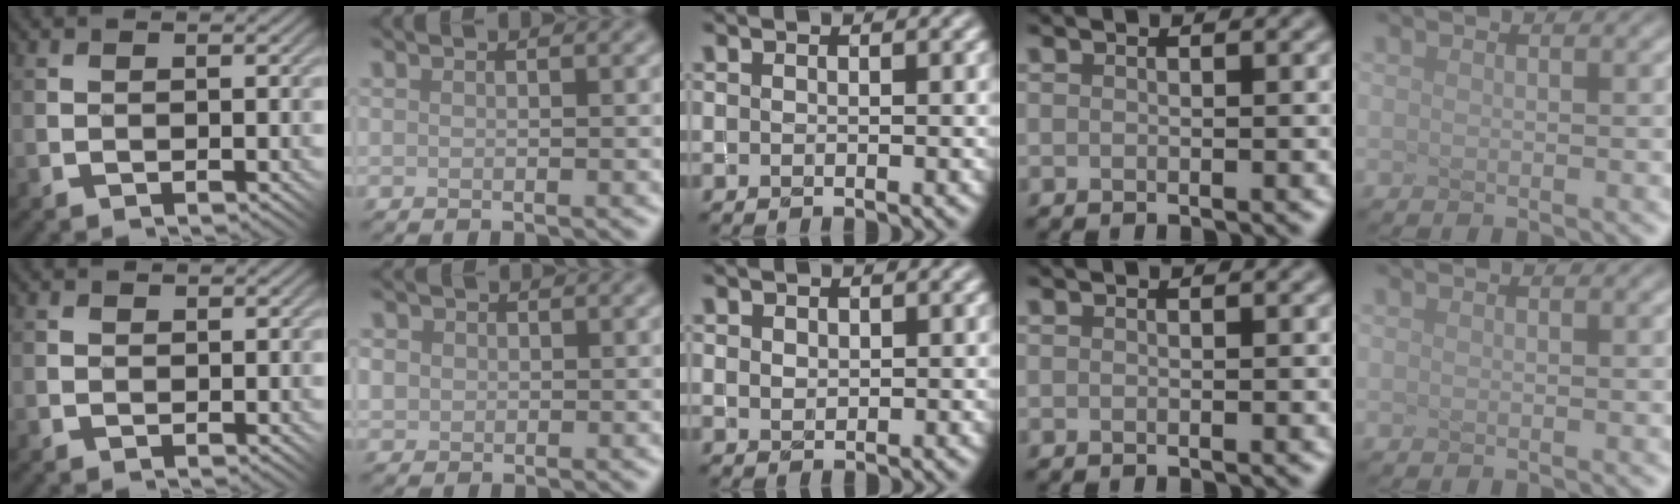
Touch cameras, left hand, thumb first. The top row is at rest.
{"thumb": {"total": 0.9, "force": [0.5, 0.7, 0.3], "torque": [-0.006, 0.002, 0.009]}, "index": {"total": 2.5, "force": [0.5, 2.2, 0.9], "torque": [-0.020, 0.013, 0.006]}, "middle": {"total": 0.8, "force": [0.5, 0.6, 0.1], "torque": [-0.004, 0.001, 0.011]}}